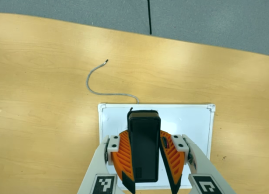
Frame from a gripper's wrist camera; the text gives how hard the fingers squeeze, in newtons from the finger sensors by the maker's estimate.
{"total": 9.8, "left": 9.1, "right": 10.5}